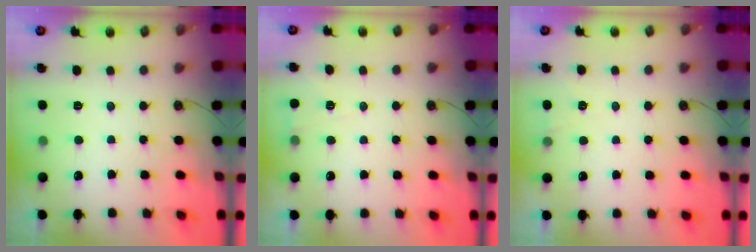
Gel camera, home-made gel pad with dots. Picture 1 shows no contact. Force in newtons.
{"total": 2.5, "press": 2.4, "slide": 0.7}
{"total": 4.5, "press": 1.8, "slide": 4.1}